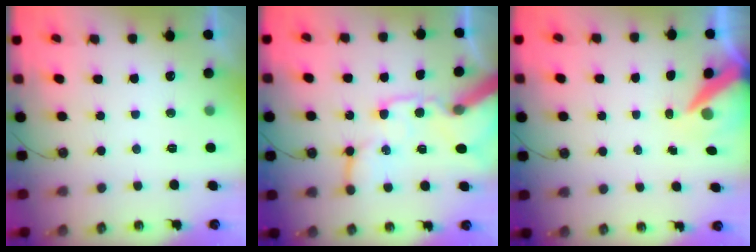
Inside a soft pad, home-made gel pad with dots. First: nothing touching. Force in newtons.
{"total": 19.7, "press": 19.4, "slide": 3.1}
{"total": 9.0, "press": 9.0, "slide": 0.8}